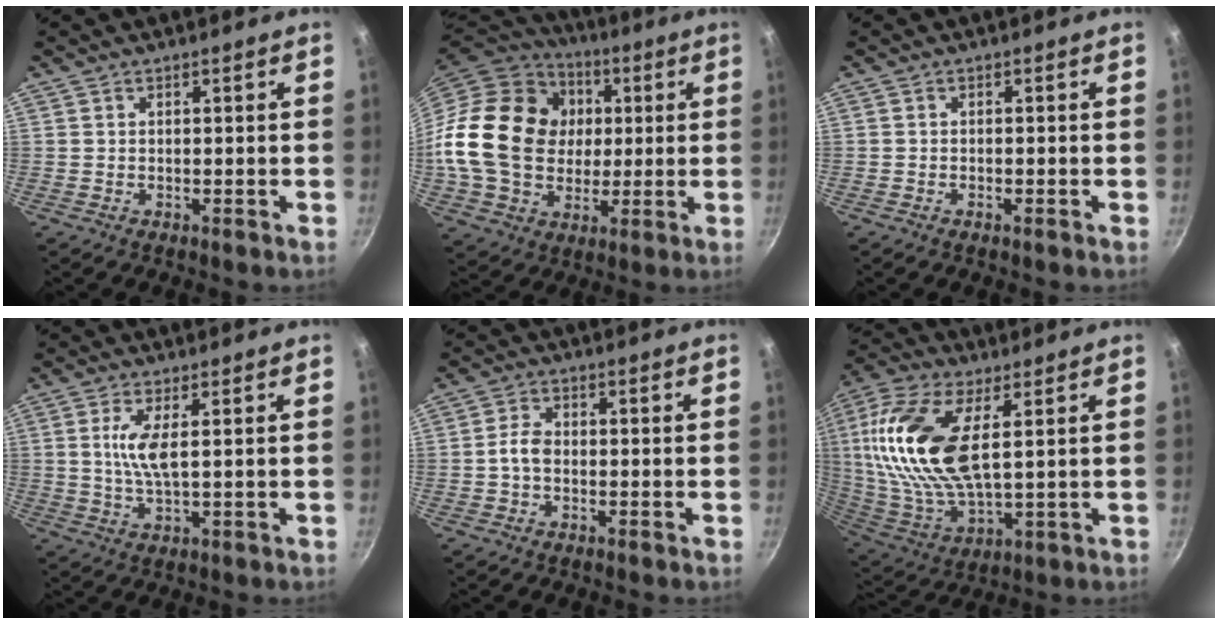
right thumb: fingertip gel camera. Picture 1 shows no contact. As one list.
[{"total": 24.9, "force": [2.1, 19.8, 15.0], "torque": [-0.252, 0.020, 0.041]}, {"total": 0.6, "force": [-0.4, 0.0, 0.5], "torque": [-0.011, 0.003, -0.010]}, {"total": 5.5, "force": [1.1, 1.3, 5.2], "torque": [-0.113, -0.004, 0.024]}, {"total": 3.4, "force": [-0.7, 2.3, 2.5], "torque": [-0.047, 0.018, -0.019]}, {"total": 20.6, "force": [5.2, 9.6, 17.5], "torque": [-0.355, -0.015, 0.101]}]